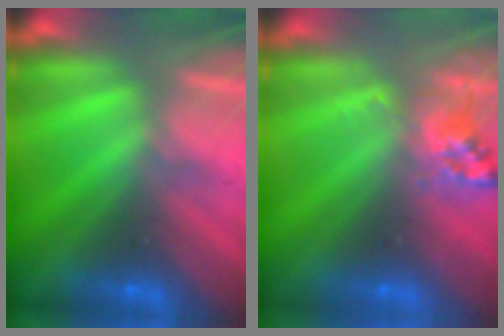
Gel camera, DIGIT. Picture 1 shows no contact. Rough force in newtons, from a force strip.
{"total": 2.6}